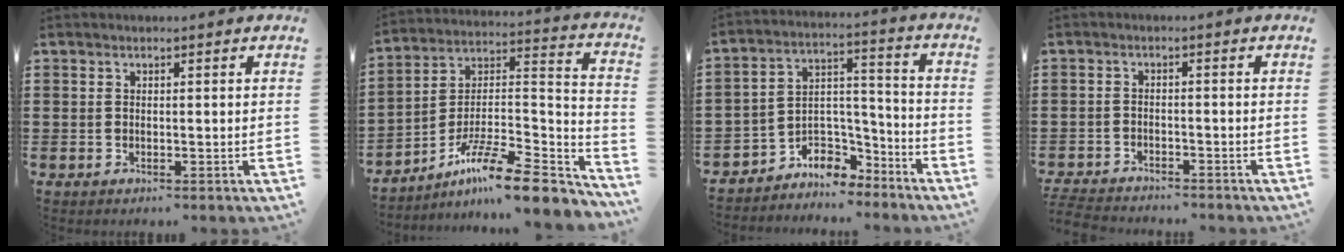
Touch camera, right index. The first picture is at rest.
{"total": 12.9, "force": [-9.1, 1.9, 8.9], "torque": [-0.156, 0.007, -0.170]}
{"total": 4.9, "force": [-3.7, 3.1, 0.4], "torque": [-0.017, 0.004, -0.076]}
{"total": 3.0, "force": [-3.0, 0.1, 0.2], "torque": [-0.016, -0.006, -0.066]}